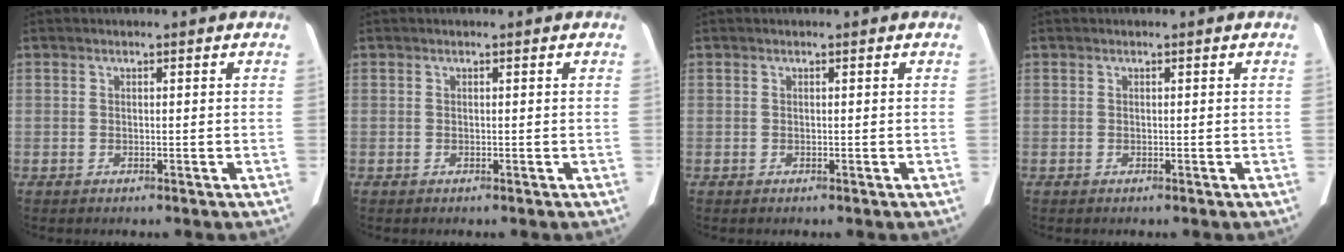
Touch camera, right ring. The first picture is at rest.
{"total": 0.0}
{"total": 0.0}
{"total": 0.0}